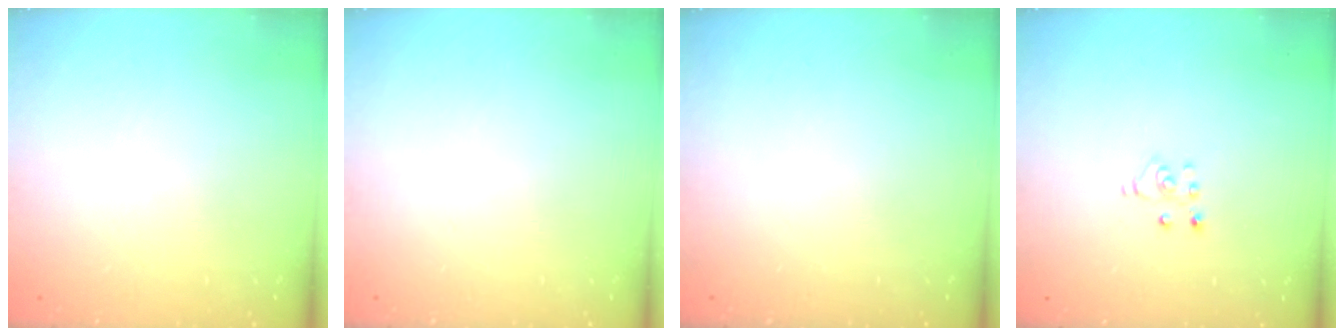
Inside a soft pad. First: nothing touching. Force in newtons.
{"total": 0.0}
{"total": 0.0}
{"total": 3.6, "press": 3.6, "slide": 0.2}